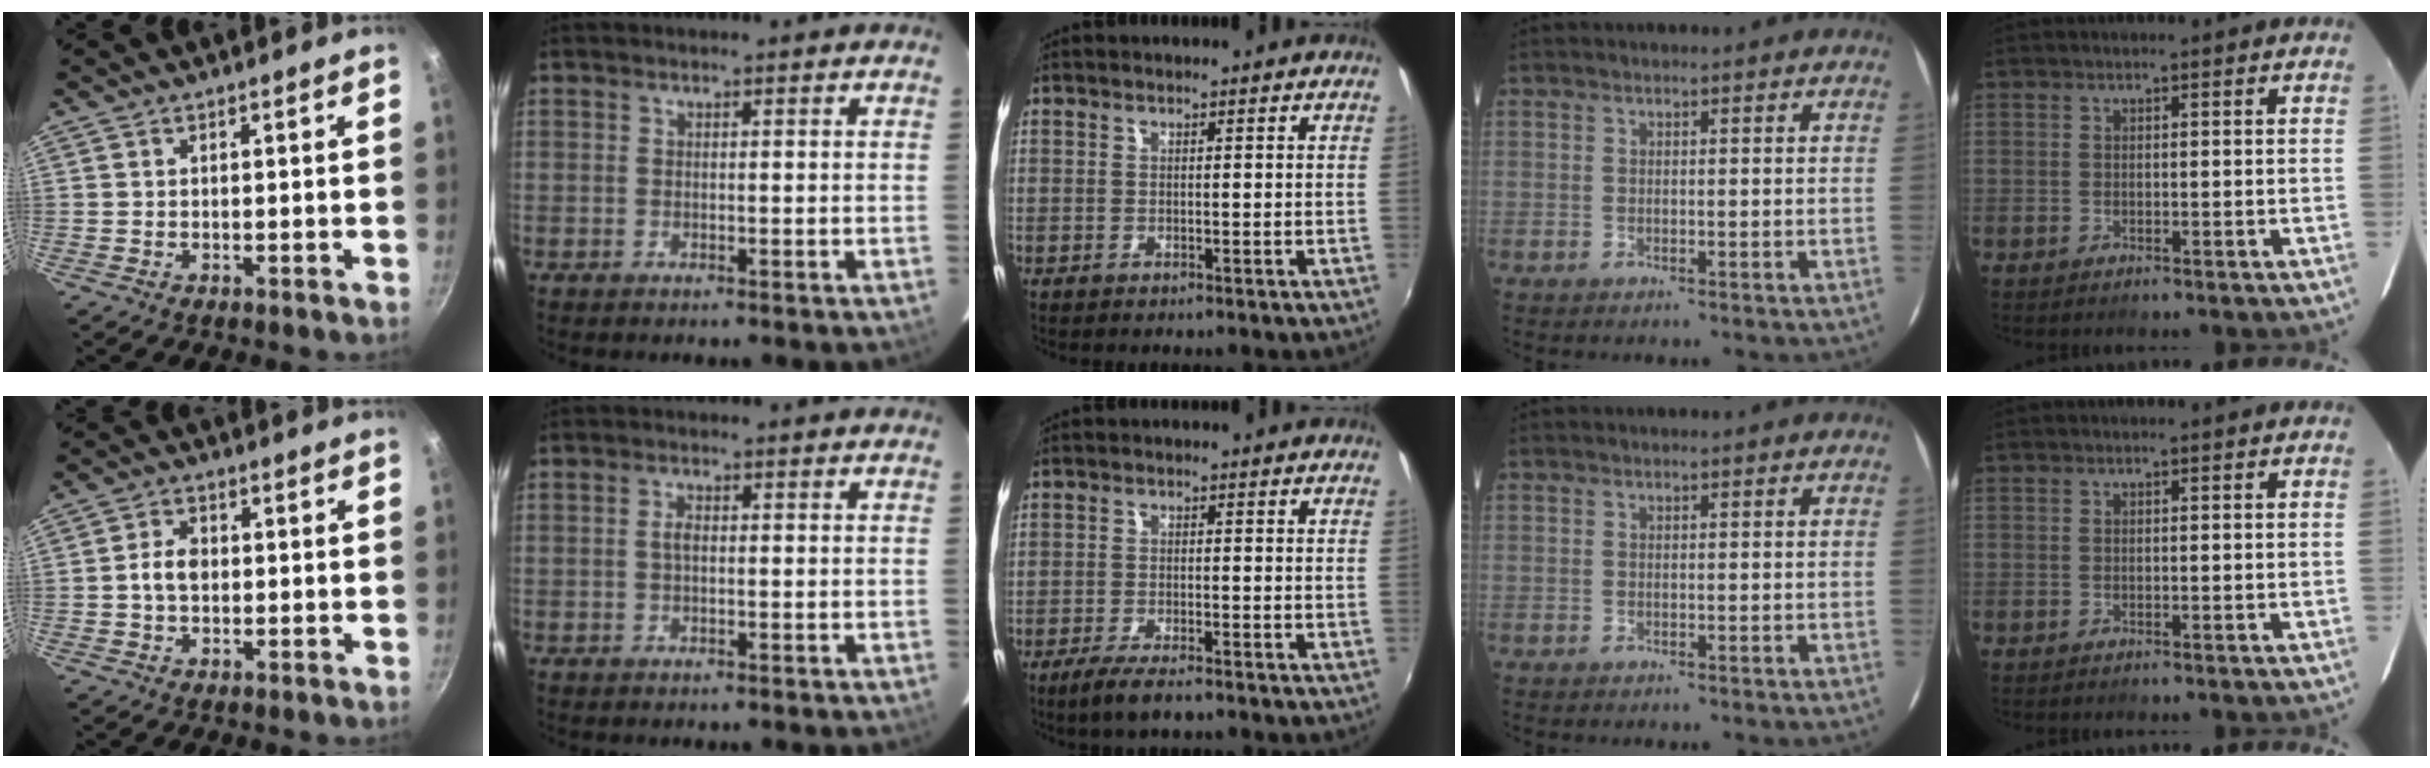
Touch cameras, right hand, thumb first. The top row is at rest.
{"thumb": {"total": 4.4, "force": [-0.1, 3.1, 3.2], "torque": [-0.049, 0.013, -0.007]}, "index": {"total": 1.5, "force": [-0.1, 0.8, 1.3], "torque": [-0.025, 0.005, -0.004]}, "middle": {"total": 5.2, "force": [-4.0, 0.8, 3.3], "torque": [-0.081, -0.012, -0.073]}}